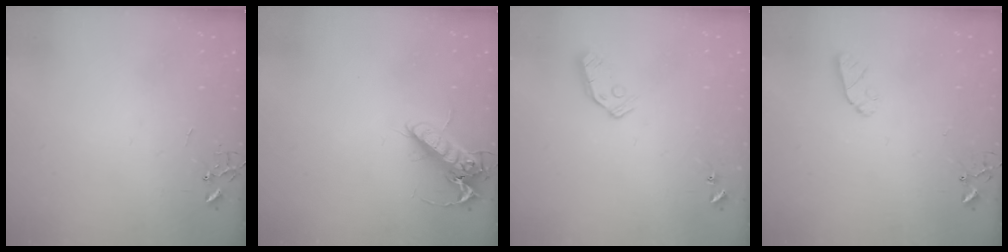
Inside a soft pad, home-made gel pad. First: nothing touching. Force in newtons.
{"total": 14.2, "press": 14.0, "slide": 2.2}
{"total": 7.5, "press": 7.5, "slide": 0.4}
{"total": 6.0, "press": 6.0, "slide": 0.3}